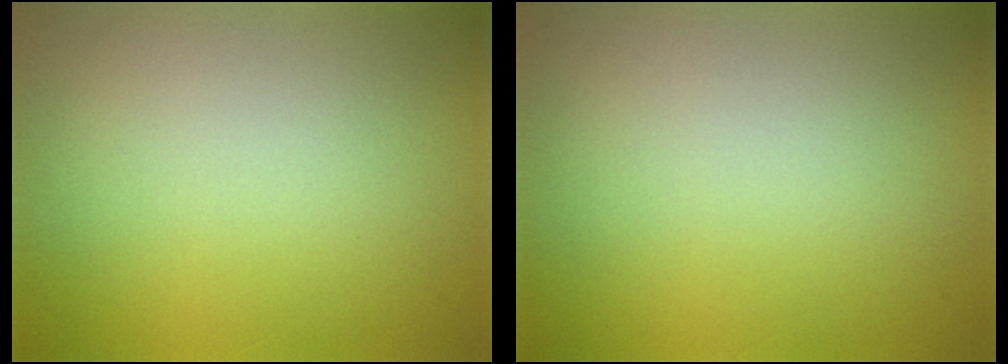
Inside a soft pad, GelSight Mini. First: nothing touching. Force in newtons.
{"total": 0.0}